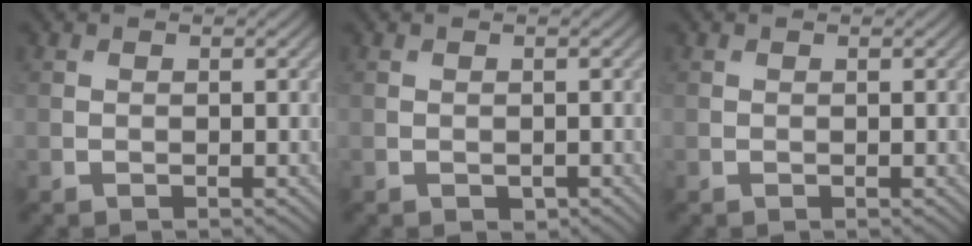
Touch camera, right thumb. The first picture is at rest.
{"total": 0.6, "force": [-0.3, 0.5, 0.3], "torque": [-0.005, -0.005, -0.003]}
{"total": 0.0}